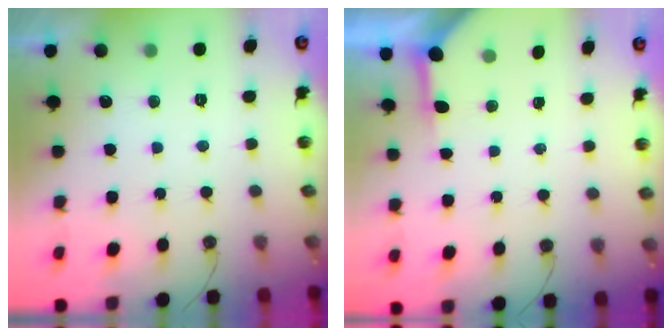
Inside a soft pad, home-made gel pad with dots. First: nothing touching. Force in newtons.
{"total": 3.8, "press": 3.8, "slide": 0.4}